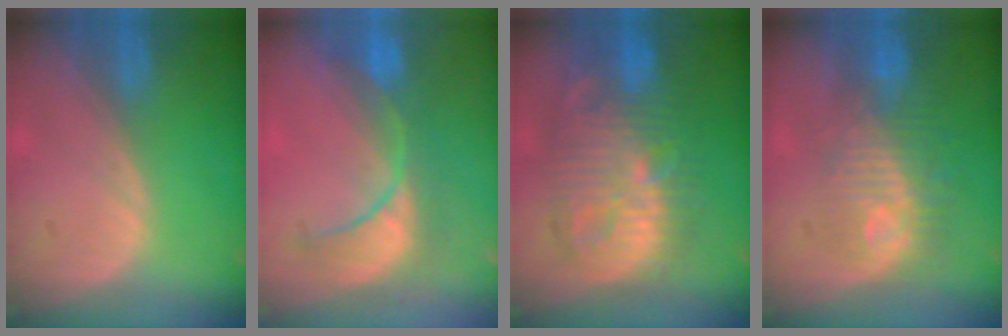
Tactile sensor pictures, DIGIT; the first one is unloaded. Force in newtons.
{"total": 8.3, "press": 8.3, "slide": 0.1}
{"total": 12.4, "press": 12.3, "slide": 1.0}
{"total": 9.8, "press": 8.9, "slide": 4.1}